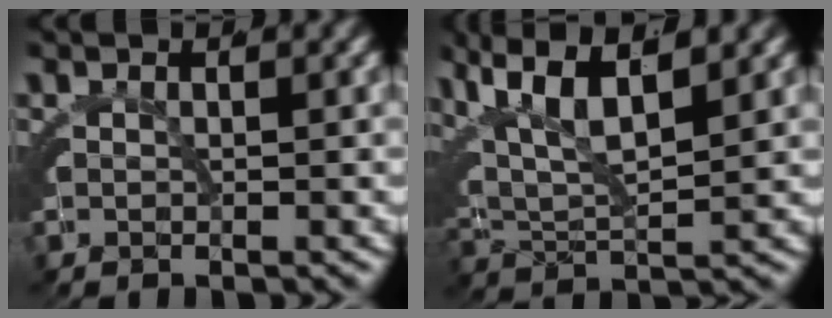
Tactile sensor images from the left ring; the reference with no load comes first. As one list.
[{"total": 8.3, "force": [3.1, 5.7, 5.2], "torque": [-0.135, -0.007, 0.049]}]